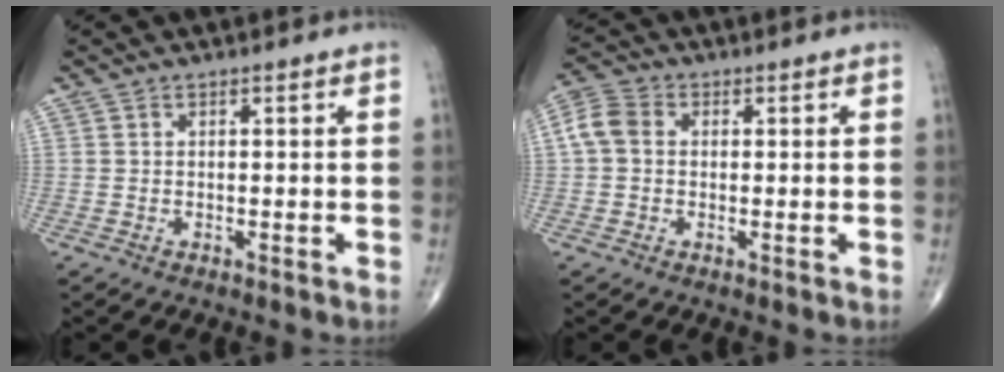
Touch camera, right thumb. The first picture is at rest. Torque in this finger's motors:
{"motor_torque": [-0.36, 0.44, 0.24, -0.20, 0.02]}